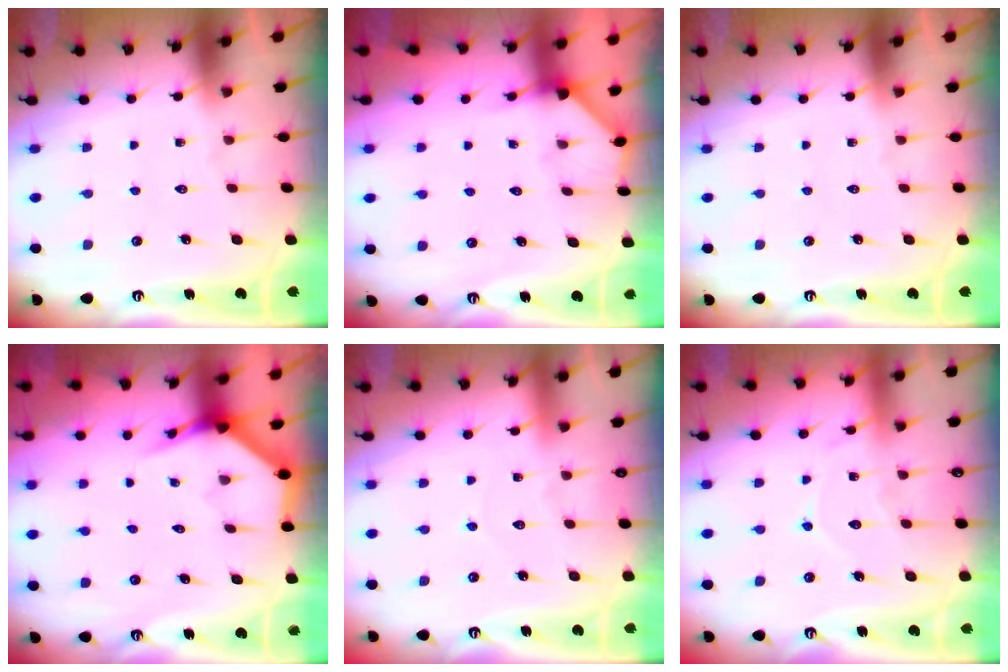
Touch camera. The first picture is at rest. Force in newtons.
{"total": 2.9, "press": 2.9, "slide": 0.2}
{"total": 0.0}
{"total": 3.9, "press": 3.9, "slide": 0.2}
{"total": 3.1, "press": 3.1, "slide": 0.3}
{"total": 8.1, "press": 8.0, "slide": 0.8}